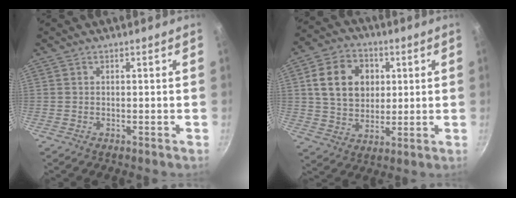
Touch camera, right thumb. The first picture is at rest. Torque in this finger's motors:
{"motor_torque": [0.02, 0.44, 0.39, 0.14, 0.09]}